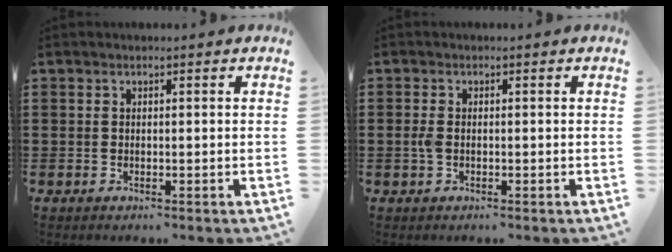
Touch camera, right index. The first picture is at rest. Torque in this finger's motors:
{"motor_torque": [0.52, -0.55, 0.31, 0.08]}